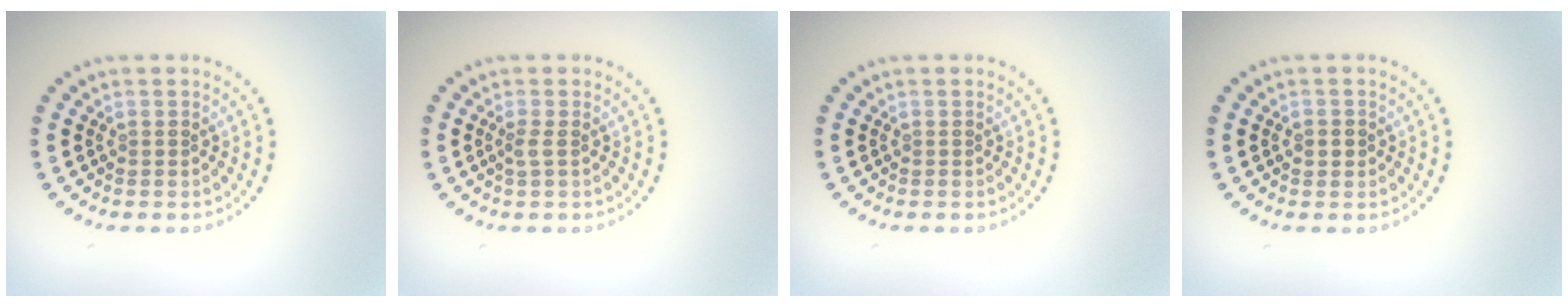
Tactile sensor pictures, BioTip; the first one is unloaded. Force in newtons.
{"total": 0.9, "press": 0.7, "slide": 0.6}
{"total": 0.0}
{"total": 1.2, "press": 1.1, "slide": 0.3}